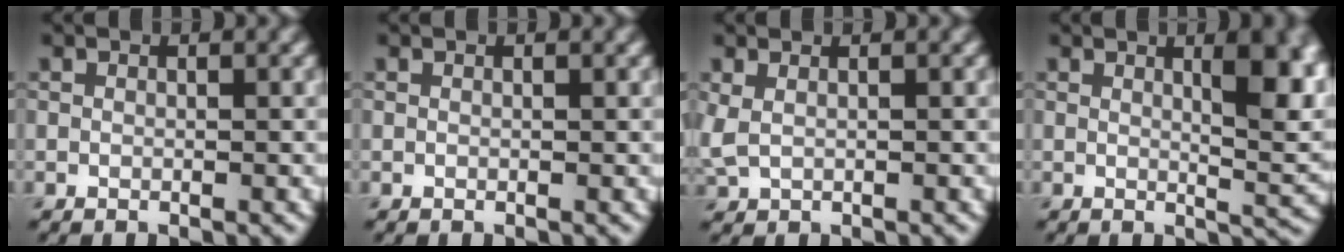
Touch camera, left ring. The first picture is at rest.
{"total": 0.0}
{"total": 1.4, "force": [0.5, 0.8, 1.0], "torque": [-0.027, 0.001, 0.012]}
{"total": 6.3, "force": [1.9, 2.0, 5.6], "torque": [-0.057, -0.001, 0.029]}